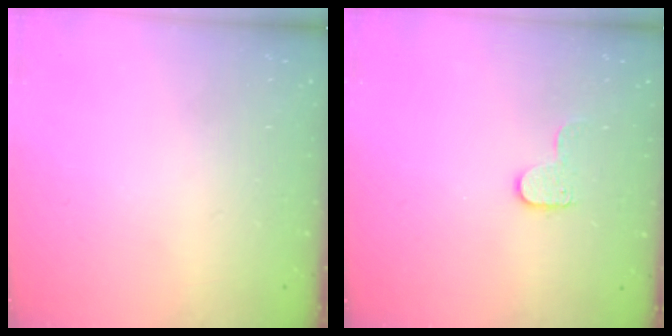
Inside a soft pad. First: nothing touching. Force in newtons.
{"total": 7.4, "press": 7.4, "slide": 0.4}